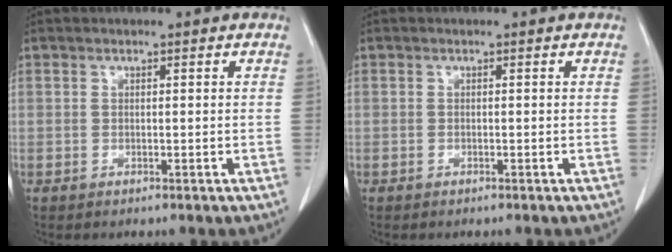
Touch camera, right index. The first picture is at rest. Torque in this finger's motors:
{"motor_torque": [0.07, 0.02, 0.00, 0.01]}